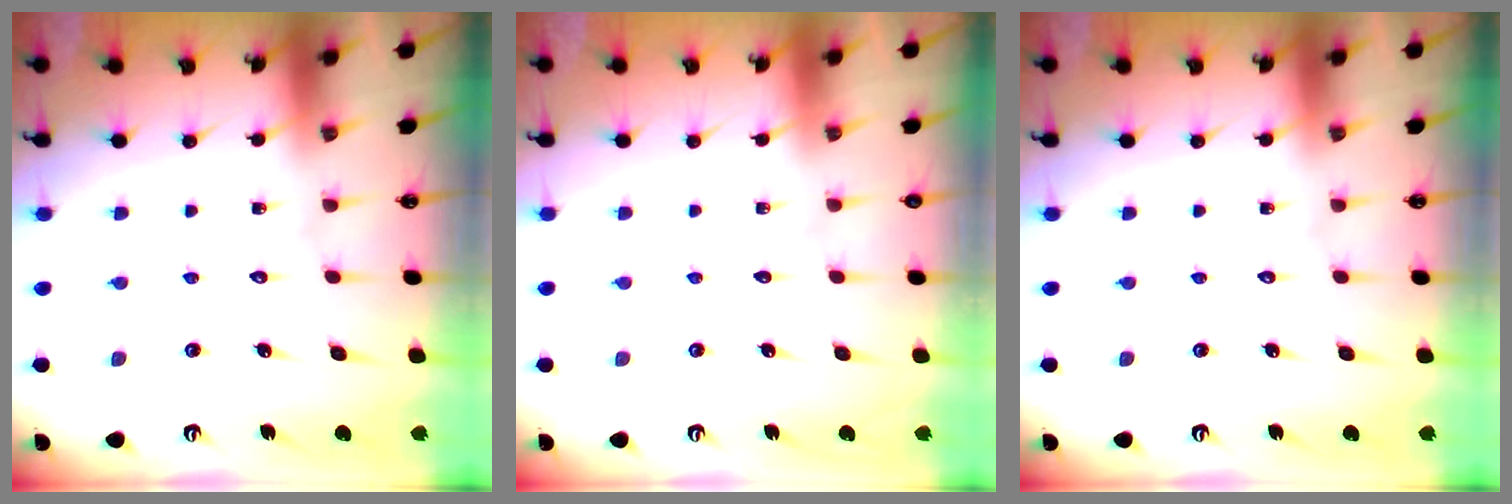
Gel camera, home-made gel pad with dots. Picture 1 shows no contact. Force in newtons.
{"total": 0.0}
{"total": 0.0}